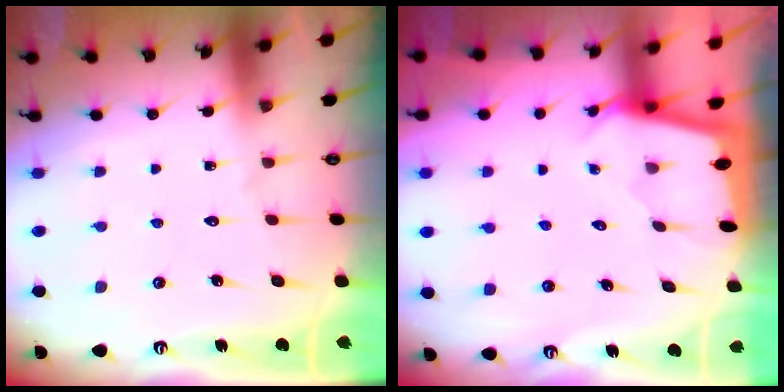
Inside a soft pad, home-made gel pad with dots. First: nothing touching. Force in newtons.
{"total": 1.7, "press": 1.6, "slide": 0.2}